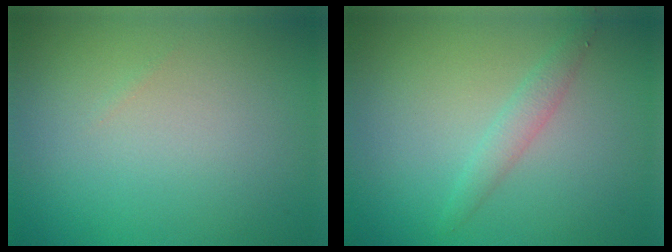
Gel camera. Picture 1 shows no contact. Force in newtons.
{"total": 1.6, "press": 1.6, "slide": 0.0}